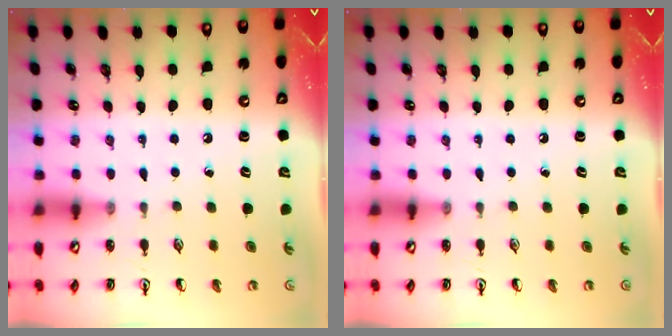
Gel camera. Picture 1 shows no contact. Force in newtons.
{"total": 0.0}